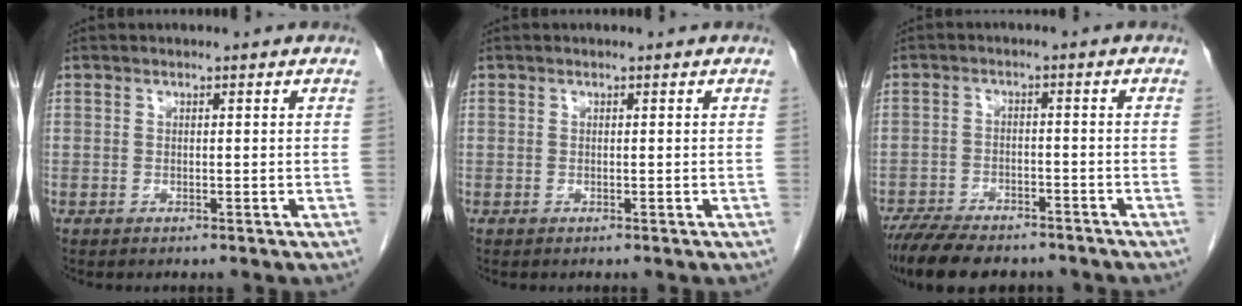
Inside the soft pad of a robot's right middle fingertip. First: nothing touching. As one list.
[{"total": 0.0}, {"total": 12.7, "force": [-10.5, 4.2, 5.7], "torque": [-0.103, -0.006, -0.157]}]